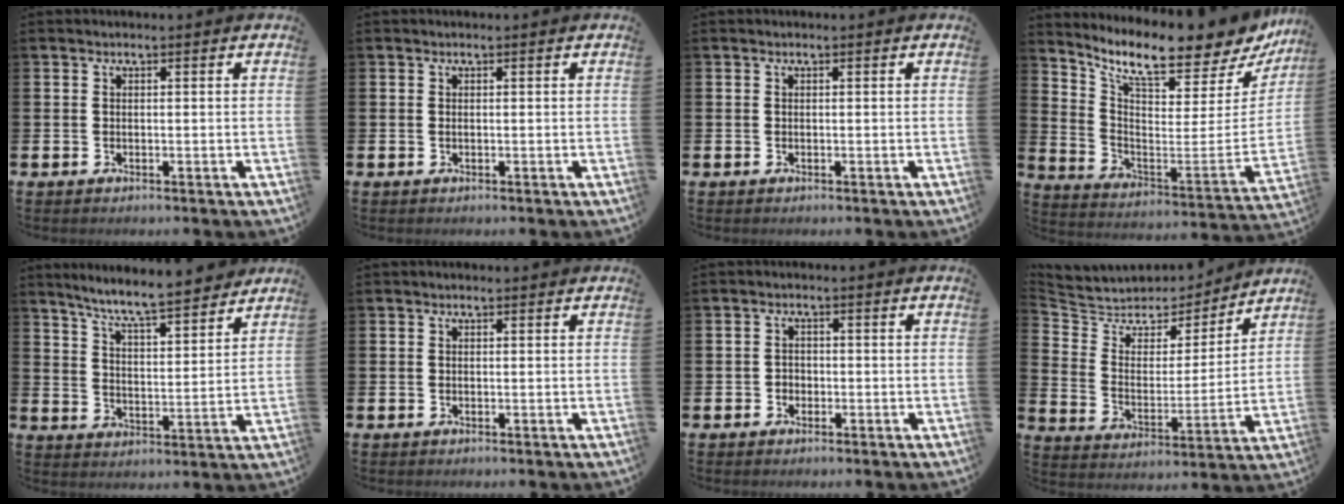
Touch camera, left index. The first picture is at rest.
{"total": 0.0}
{"total": 0.0}
{"total": 9.3, "force": [7.9, 1.9, 4.4], "torque": [-0.097, -0.080, 0.126]}
{"total": 7.8, "force": [7.4, 0.2, 2.4], "torque": [-0.078, -0.049, 0.130]}
{"total": 0.0}
{"total": 1.4, "force": [-0.6, 1.2, 0.3], "torque": [-0.008, 0.005, -0.014]}
{"total": 6.4, "force": [5.5, 3.2, 0.4], "torque": [-0.056, -0.044, 0.096]}